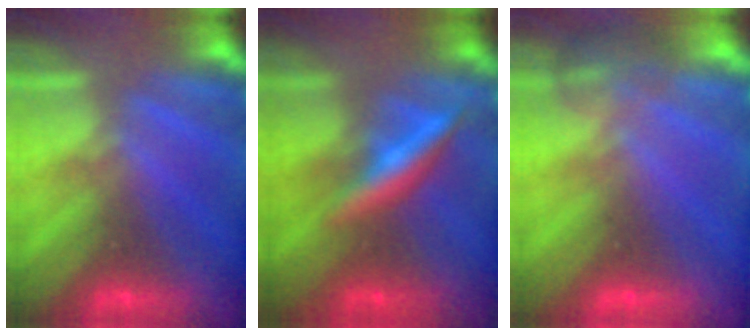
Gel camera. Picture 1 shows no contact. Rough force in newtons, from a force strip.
{"total": 2.8}
{"total": 3.8}